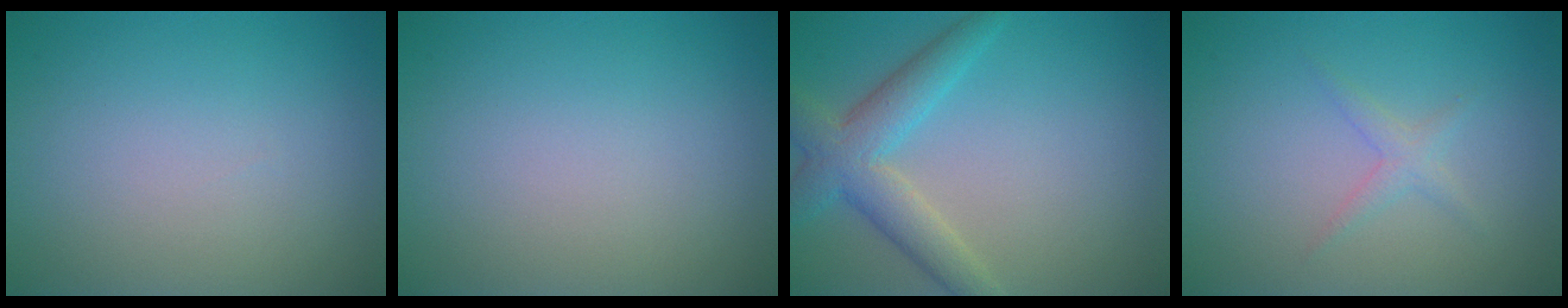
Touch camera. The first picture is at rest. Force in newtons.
{"total": 0.0}
{"total": 4.7, "press": 4.7, "slide": 0.2}
{"total": 1.3, "press": 1.3, "slide": 0.1}